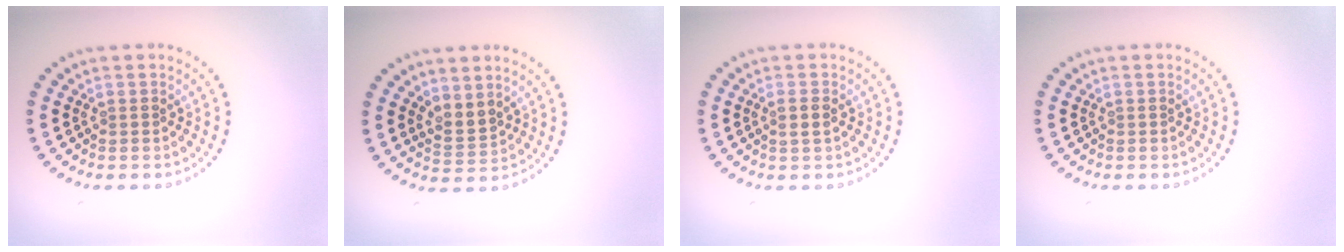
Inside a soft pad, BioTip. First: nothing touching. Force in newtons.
{"total": 2.1, "press": 1.6, "slide": 1.3}
{"total": 1.2, "press": 1.1, "slide": 0.6}
{"total": 0.0}